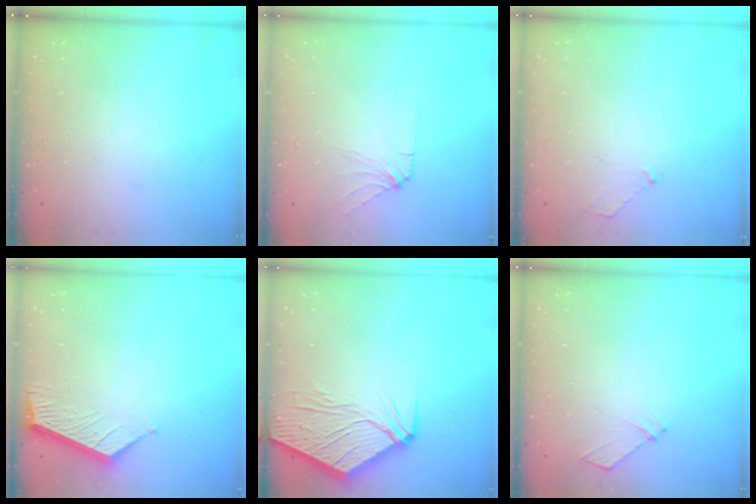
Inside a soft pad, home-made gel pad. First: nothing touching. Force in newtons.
{"total": 4.3, "press": 4.2, "slide": 0.8}
{"total": 2.2, "press": 2.1, "slide": 0.4}
{"total": 6.2, "press": 6.1, "slide": 0.4}
{"total": 11.9, "press": 11.7, "slide": 1.9}
{"total": 3.9, "press": 3.9, "slide": 0.5}